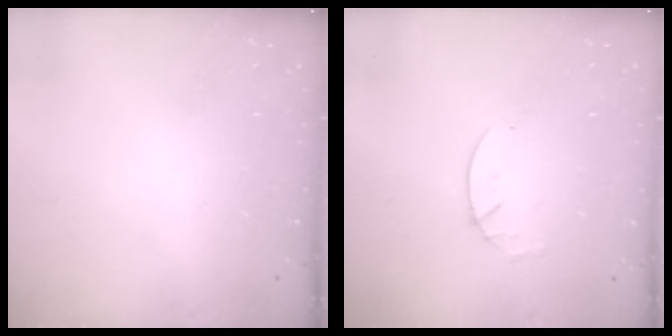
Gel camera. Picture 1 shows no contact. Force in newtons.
{"total": 2.9, "press": 2.9, "slide": 0.4}